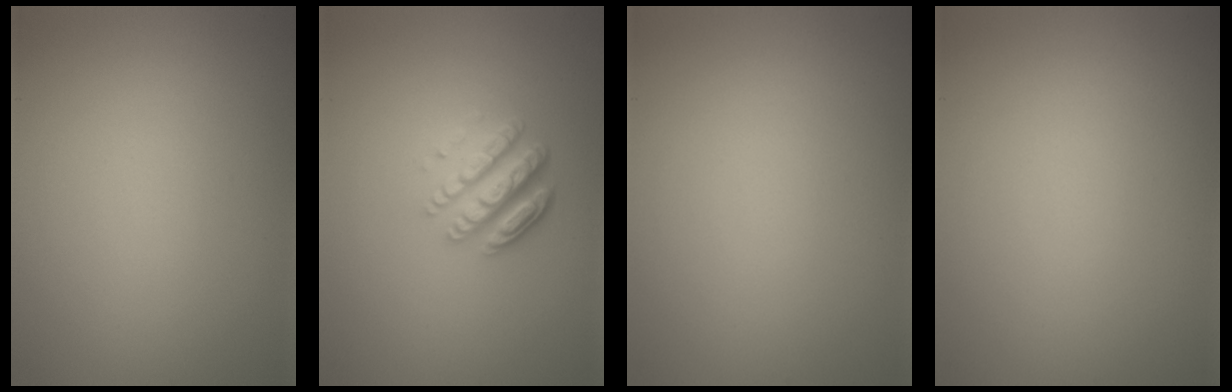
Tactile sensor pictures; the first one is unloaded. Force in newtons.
{"total": 4.8, "press": 3.4, "slide": 3.4}
{"total": 0.0}
{"total": 0.0}